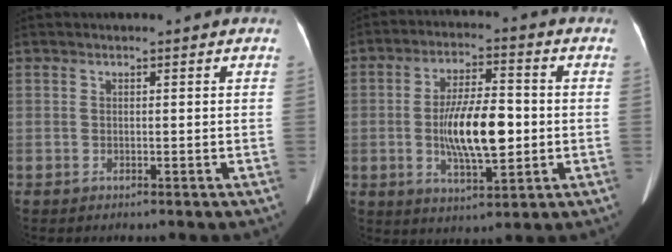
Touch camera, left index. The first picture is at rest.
{"total": 11.2, "force": [-1.1, 3.3, 10.6], "torque": [-0.199, -0.001, -0.018]}